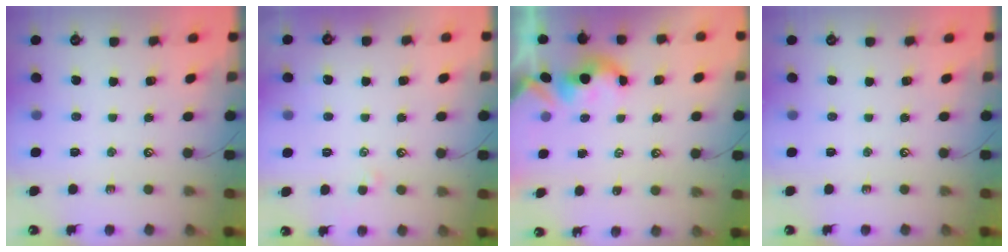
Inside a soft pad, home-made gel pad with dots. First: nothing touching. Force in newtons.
{"total": 1.6, "press": 1.5, "slide": 0.3}
{"total": 1.7, "press": 1.6, "slide": 0.3}
{"total": 0.0}